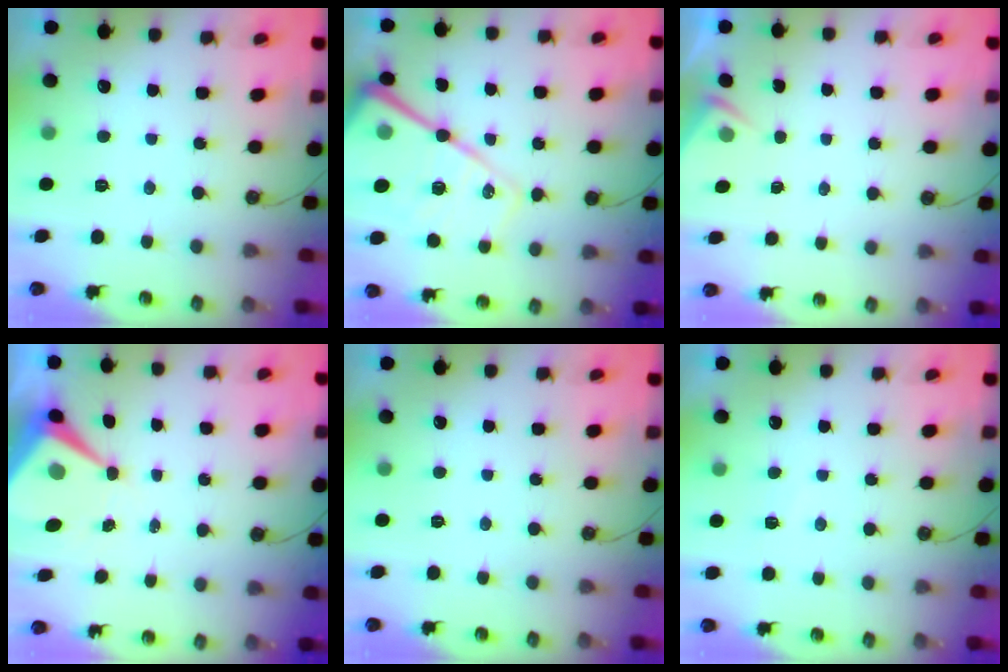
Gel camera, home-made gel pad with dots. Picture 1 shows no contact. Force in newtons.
{"total": 24.6, "press": 24.4, "slide": 3.0}
{"total": 3.1, "press": 3.1, "slide": 0.5}
{"total": 9.0, "press": 8.9, "slide": 0.8}
{"total": 0.0}
{"total": 4.8, "press": 4.8, "slide": 0.6}